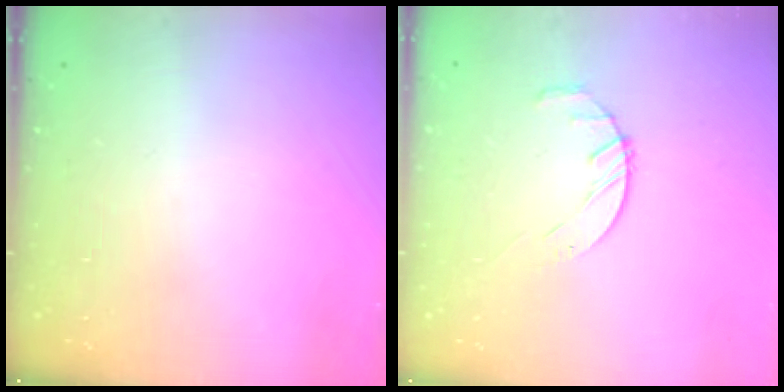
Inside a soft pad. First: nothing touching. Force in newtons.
{"total": 4.8, "press": 4.7, "slide": 0.6}